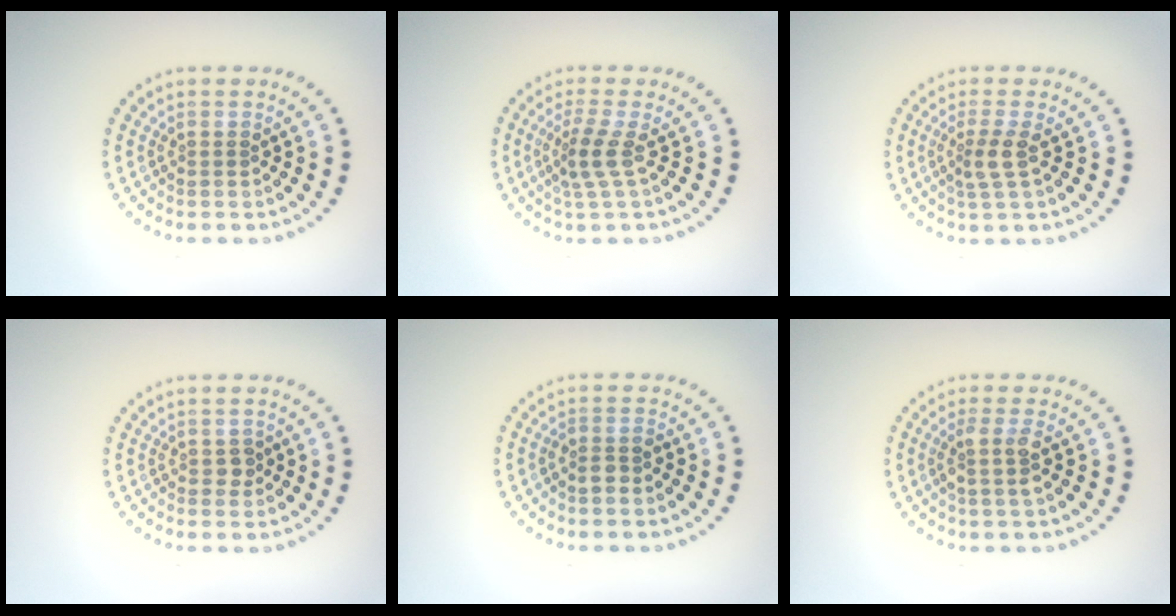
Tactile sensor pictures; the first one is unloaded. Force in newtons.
{"total": 2.4, "press": 1.8, "slide": 1.5}
{"total": 2.0, "press": 1.5, "slide": 1.3}
{"total": 0.9, "press": 0.9, "slide": 0.2}
{"total": 1.5, "press": 1.3, "slide": 0.8}
{"total": 2.2, "press": 1.7, "slide": 1.4}